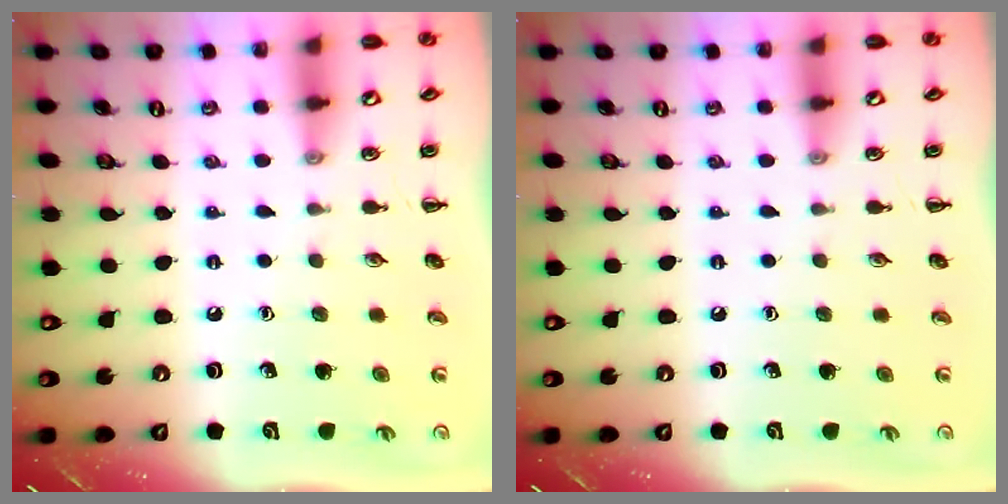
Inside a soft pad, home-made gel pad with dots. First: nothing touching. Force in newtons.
{"total": 0.0}